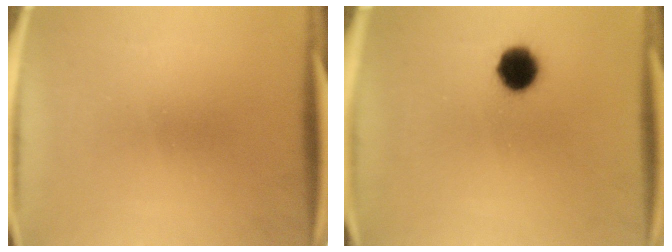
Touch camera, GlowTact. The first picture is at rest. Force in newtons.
{"total": 7.2}